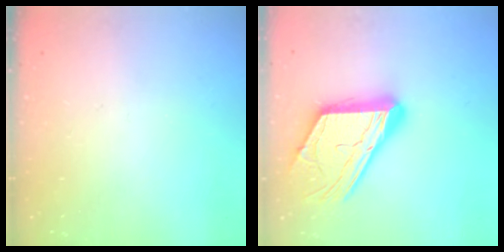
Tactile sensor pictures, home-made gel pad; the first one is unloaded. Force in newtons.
{"total": 19.1, "press": 19.0, "slide": 1.7}